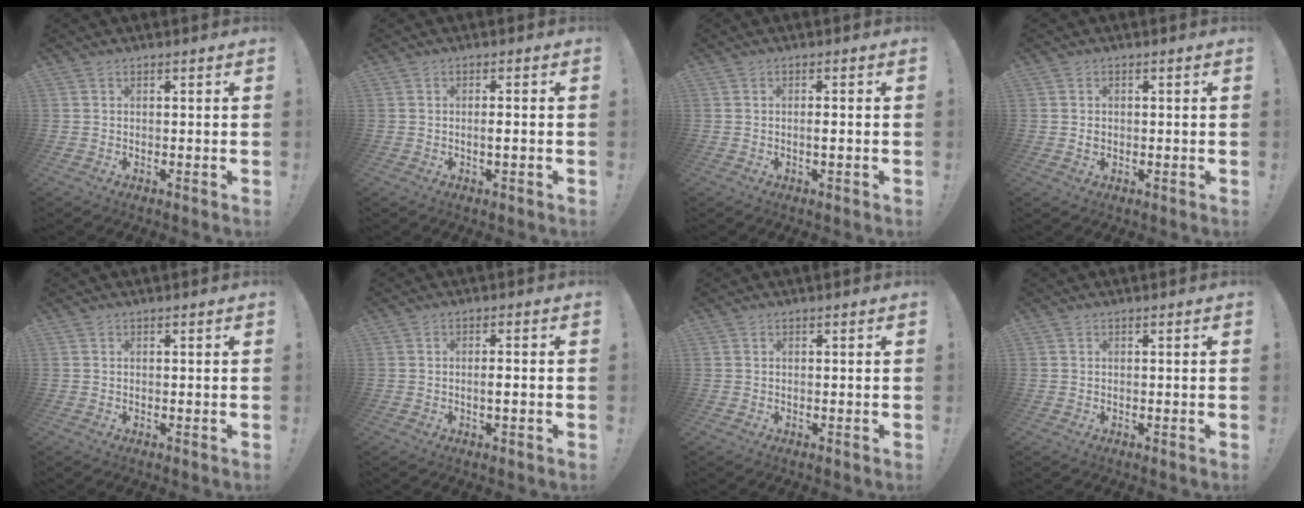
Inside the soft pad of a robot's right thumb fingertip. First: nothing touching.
{"total": 2.1, "force": [-0.6, 0.2, 2.1], "torque": [-0.029, -0.002, -0.013]}
{"total": 1.9, "force": [-0.6, 0.0, 1.8], "torque": [-0.024, -0.002, -0.013]}
{"total": 1.3, "force": [0.1, 1.3, 0.3], "torque": [0.004, 0.002, -0.001]}
{"total": 0.0}
{"total": 2.5, "force": [-0.7, 0.2, 2.3], "torque": [-0.033, -0.001, -0.016]}
{"total": 0.0}
{"total": 0.0}